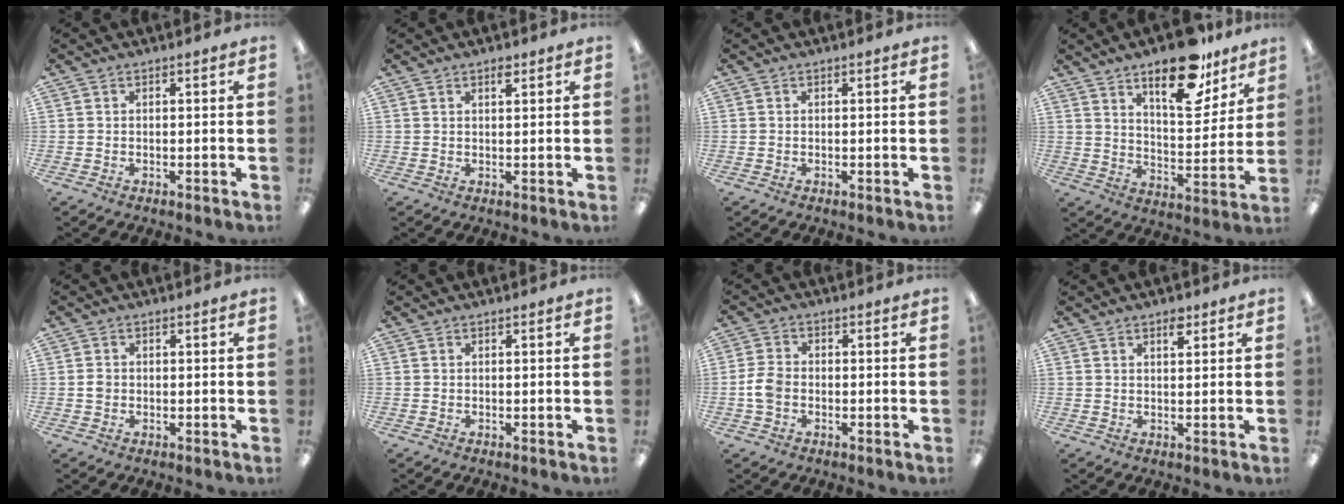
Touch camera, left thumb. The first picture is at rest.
{"total": 2.0, "force": [1.6, 0.7, 1.1], "torque": [-0.008, -0.006, 0.025]}
{"total": 0.0}
{"total": 17.9, "force": [12.5, 7.3, 10.5], "torque": [-0.139, -0.072, 0.207]}
{"total": 1.5, "force": [0.0, 1.3, 0.7], "torque": [-0.014, 0.005, -0.002]}
{"total": 0.0}
{"total": 5.1, "force": [-1.1, 3.7, 3.4], "torque": [-0.069, 0.008, -0.021]}
{"total": 3.0, "force": [2.2, 1.3, 1.5], "torque": [-0.010, -0.010, 0.034]}